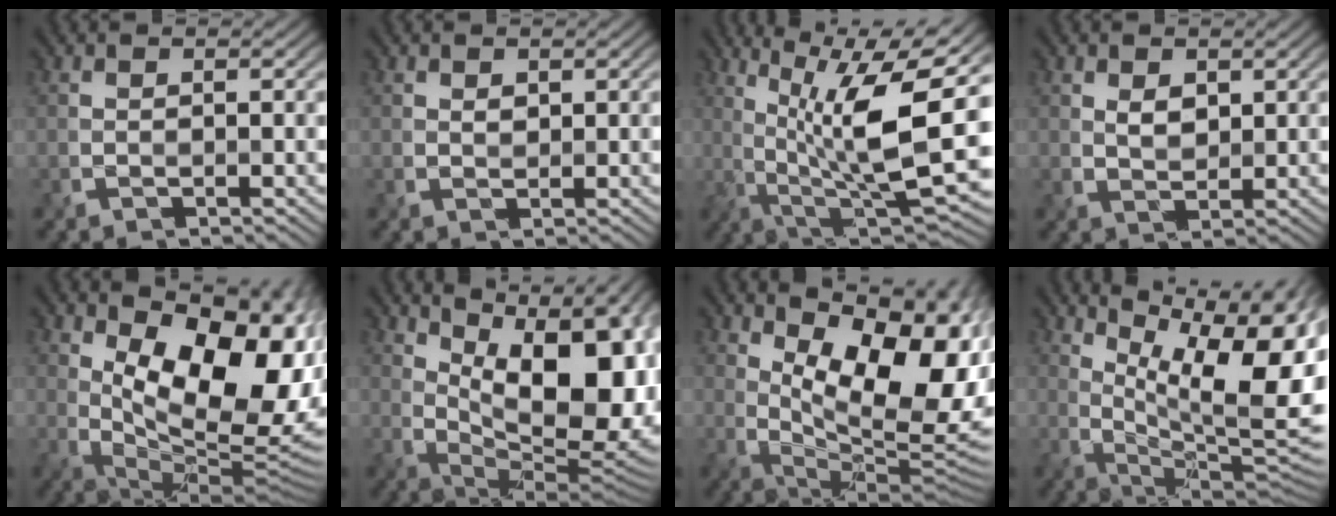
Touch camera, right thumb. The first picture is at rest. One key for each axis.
{"total": 0.7, "fx": 0.6, "fy": 0.4, "fz": 0.0, "tx": -0.006, "ty": -0.007, "tz": 0.019}
{"total": 15.2, "fx": 3.1, "fy": 4.8, "fz": 14.1, "tx": -0.236, "ty": 0.007, "tz": 0.072}
{"total": 1.8, "fx": 1.0, "fy": 1.2, "fz": 0.9, "tx": -0.025, "ty": -0.009, "tz": 0.027}
{"total": 16.5, "fx": 4.7, "fy": 8.6, "fz": 13.2, "tx": -0.198, "ty": -0.001, "tz": 0.085}
{"total": 14.5, "fx": 4.9, "fy": 6.7, "fz": 11.9, "tx": -0.181, "ty": -0.001, "tz": 0.083}
{"total": 14.9, "fx": 5.0, "fy": 6.9, "fz": 12.2, "tx": -0.193, "ty": -0.005, "tz": 0.094}
{"total": 15.6, "fx": 4.8, "fy": 6.0, "fz": 13.6, "tx": -0.197, "ty": 0.011, "tz": 0.087}